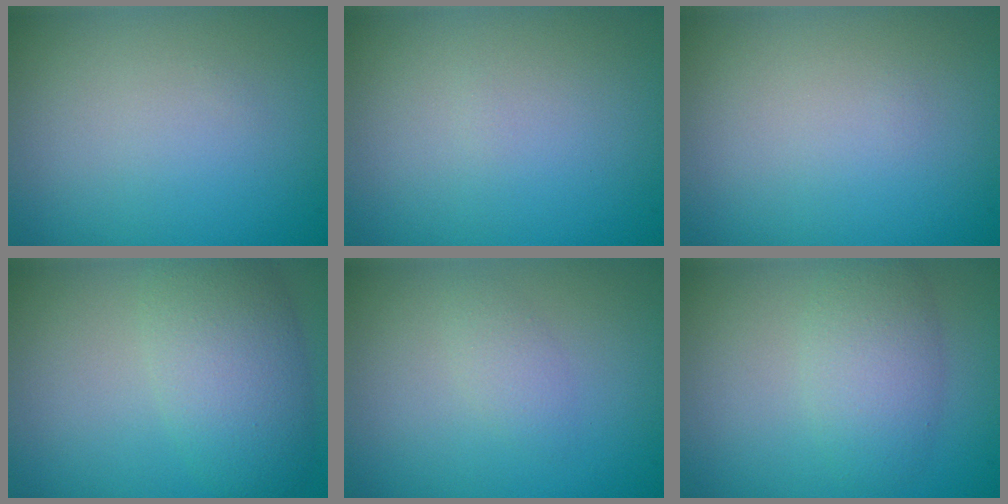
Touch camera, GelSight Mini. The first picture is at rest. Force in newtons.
{"total": 0.0}
{"total": 0.0}
{"total": 5.5, "press": 5.5, "slide": 0.3}
{"total": 1.3, "press": 1.3, "slide": 0.0}
{"total": 3.5, "press": 3.5, "slide": 0.1}